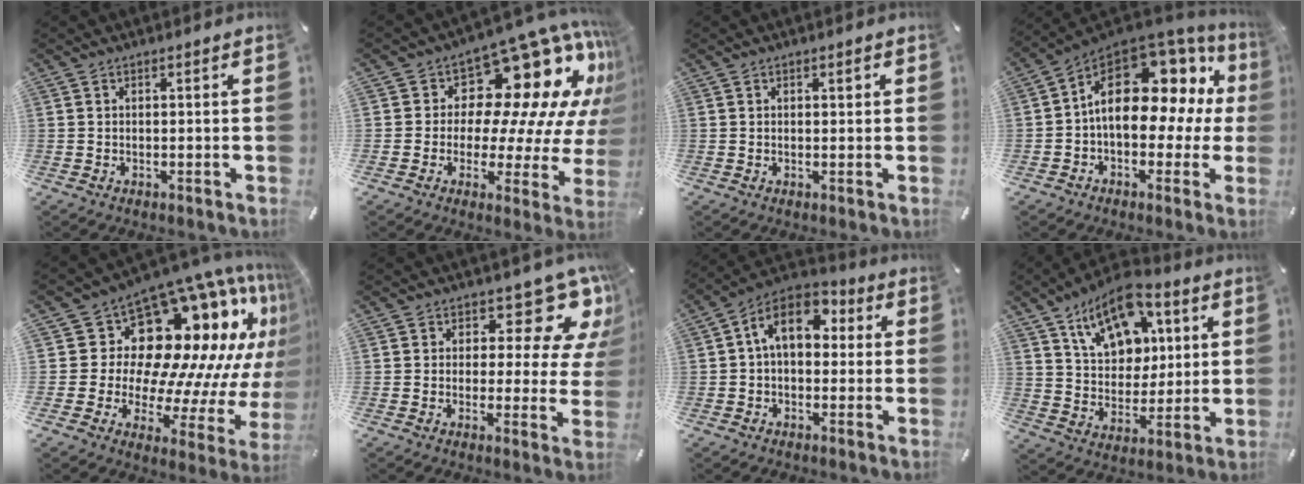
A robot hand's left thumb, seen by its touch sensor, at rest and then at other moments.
{"total": 19.1, "force": [9.5, 10.9, 12.4], "torque": [-0.161, -0.089, 0.166]}
{"total": 0.7, "force": [0.3, 0.5, 0.4], "torque": [-0.001, 0.001, 0.003]}
{"total": 18.3, "force": [4.6, 11.7, 13.3], "torque": [-0.187, -0.028, 0.080]}
{"total": 20.9, "force": [10.4, 13.1, 12.5], "torque": [-0.182, -0.129, 0.202]}
{"total": 11.7, "force": [7.0, 5.8, 7.4], "torque": [-0.087, -0.053, 0.118]}
{"total": 10.7, "force": [2.5, 7.2, 7.6], "torque": [-0.149, 0.007, 0.043]}
{"total": 15.1, "force": [8.5, 9.9, 7.5], "torque": [-0.124, -0.036, 0.158]}